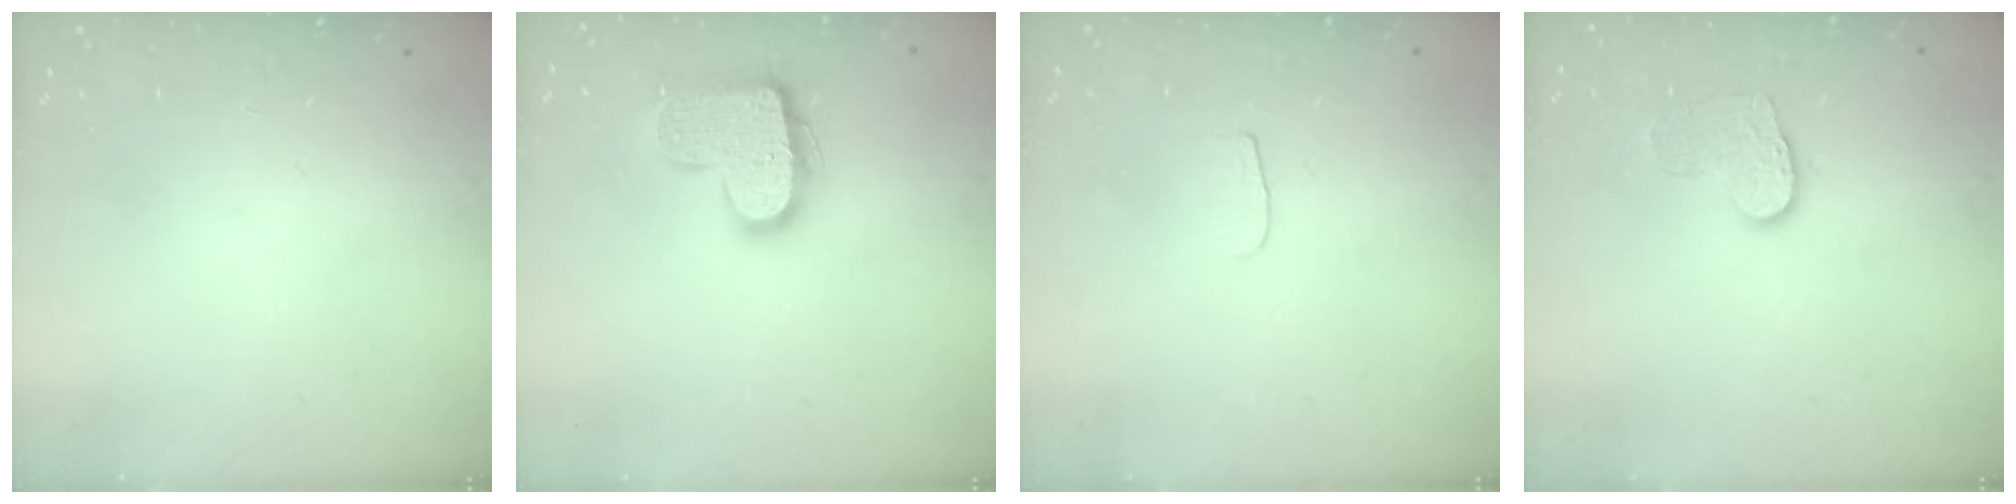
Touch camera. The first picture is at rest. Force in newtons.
{"total": 14.5, "press": 14.5, "slide": 0.8}
{"total": 3.0, "press": 3.0, "slide": 0.3}
{"total": 8.8, "press": 8.8, "slide": 0.7}